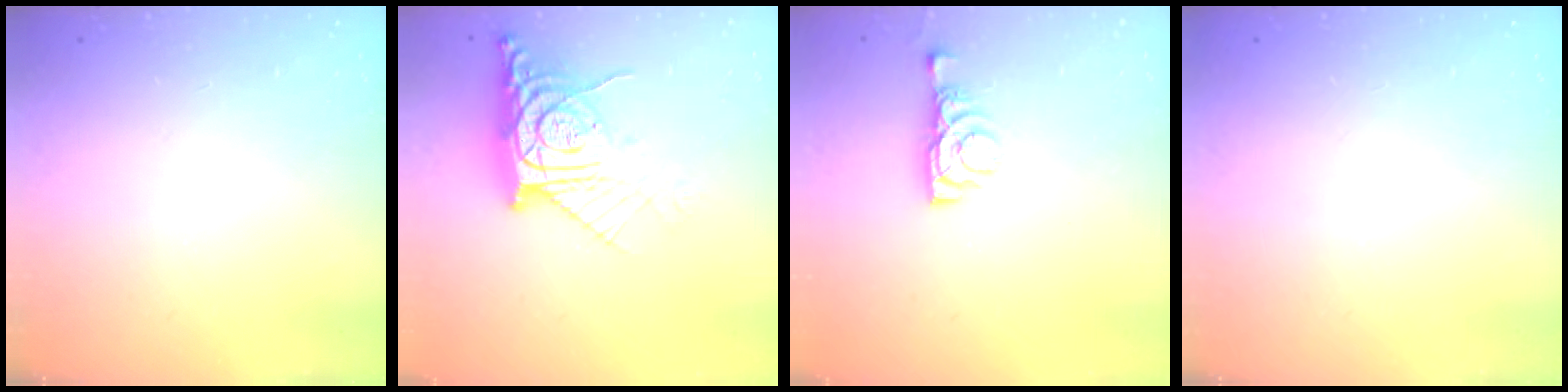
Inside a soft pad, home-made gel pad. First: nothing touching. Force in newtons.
{"total": 12.1, "press": 12.0, "slide": 1.4}
{"total": 5.6, "press": 5.5, "slide": 0.8}
{"total": 0.0}